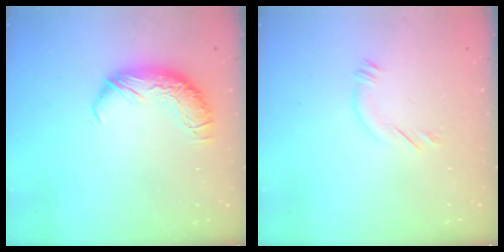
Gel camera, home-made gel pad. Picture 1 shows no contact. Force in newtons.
{"total": 6.4, "press": 6.4, "slide": 0.7}